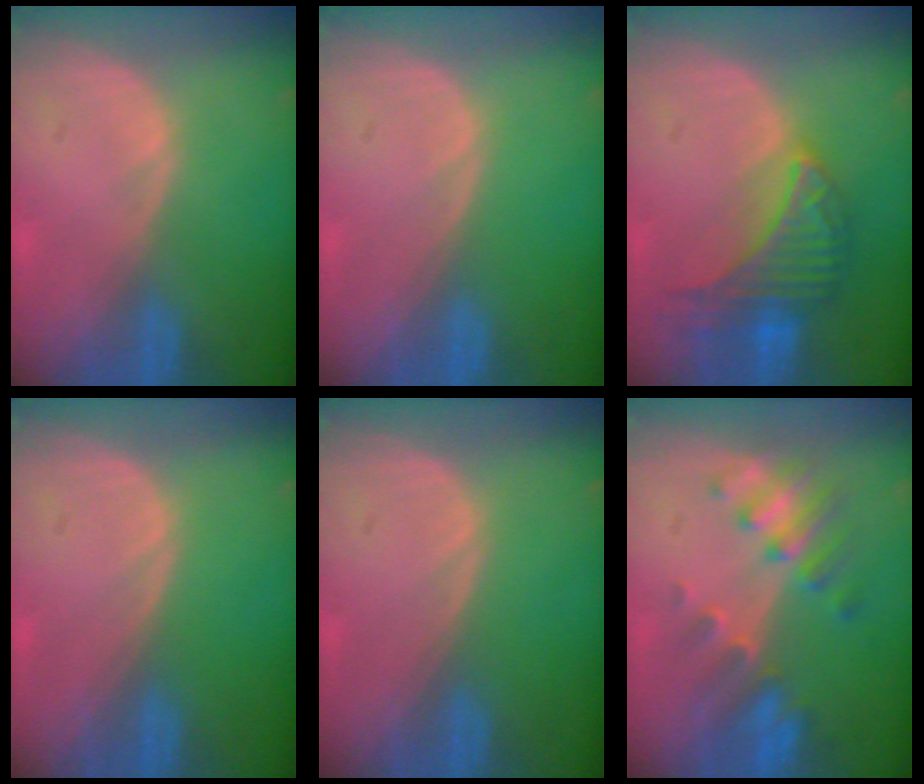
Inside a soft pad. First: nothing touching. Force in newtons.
{"total": 0.0}
{"total": 7.7, "press": 7.7, "slide": 0.3}
{"total": 0.0}
{"total": 0.0}
{"total": 7.9, "press": 6.9, "slide": 3.7}